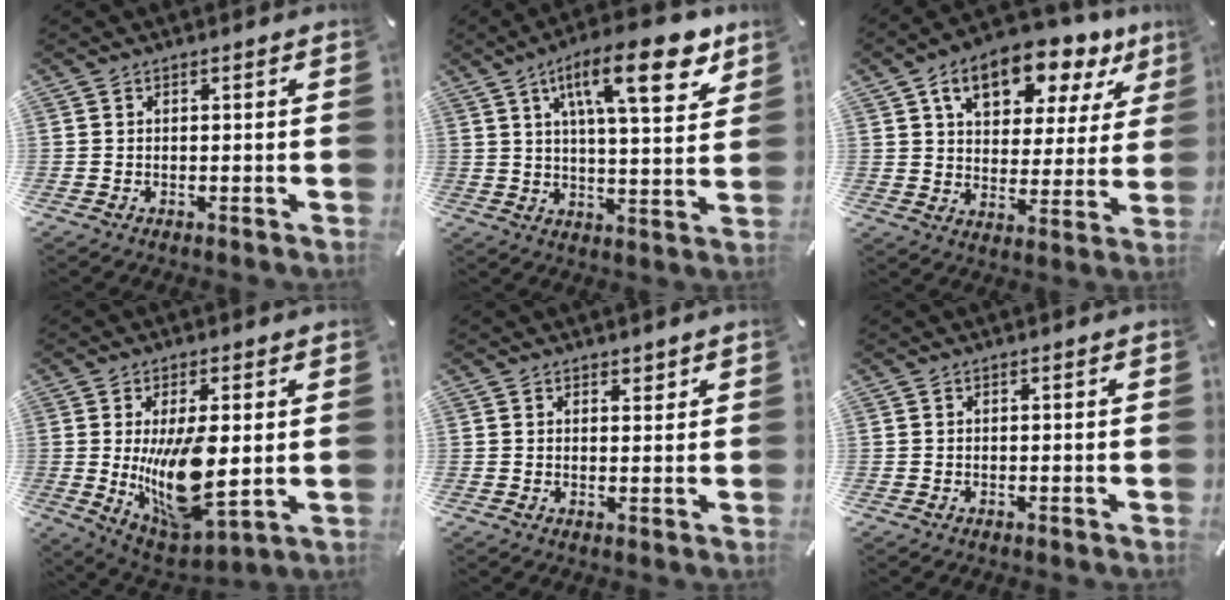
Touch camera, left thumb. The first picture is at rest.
{"total": 19.2, "force": [9.4, 6.5, 15.4], "torque": [-0.234, -0.025, 0.141]}
{"total": 13.8, "force": [8.6, 8.0, 7.3], "torque": [-0.116, -0.039, 0.150]}
{"total": 16.0, "force": [0.7, 6.8, 14.4], "torque": [-0.271, -0.034, 0.014]}
{"total": 1.8, "force": [1.3, 1.2, 0.3], "torque": [0.010, -0.005, 0.020]}
{"total": 0.0}